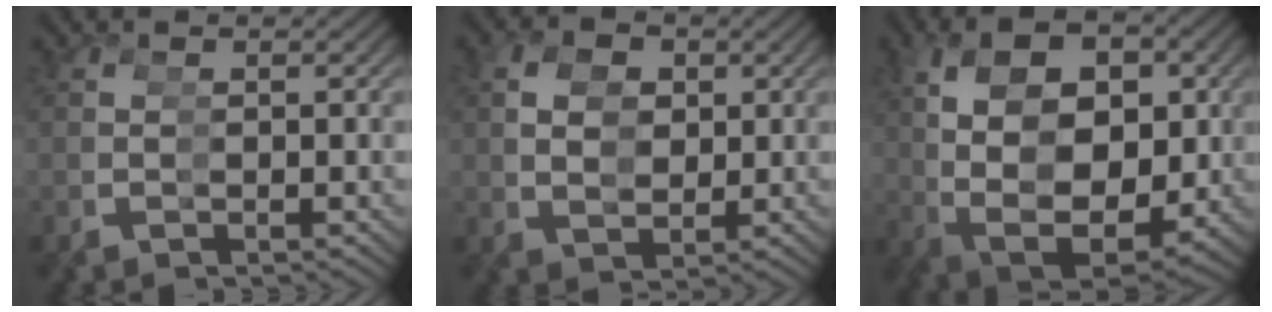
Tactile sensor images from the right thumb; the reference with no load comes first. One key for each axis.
{"total": 1.7, "fx": 1.4, "fy": 1.0, "fz": 0.2, "tx": 0.005, "ty": 0.004, "tz": 0.028}
{"total": 12.5, "fx": 0.0, "fy": 9.0, "fz": 8.6, "tx": -0.178, "ty": -0.033, "tz": 0.018}